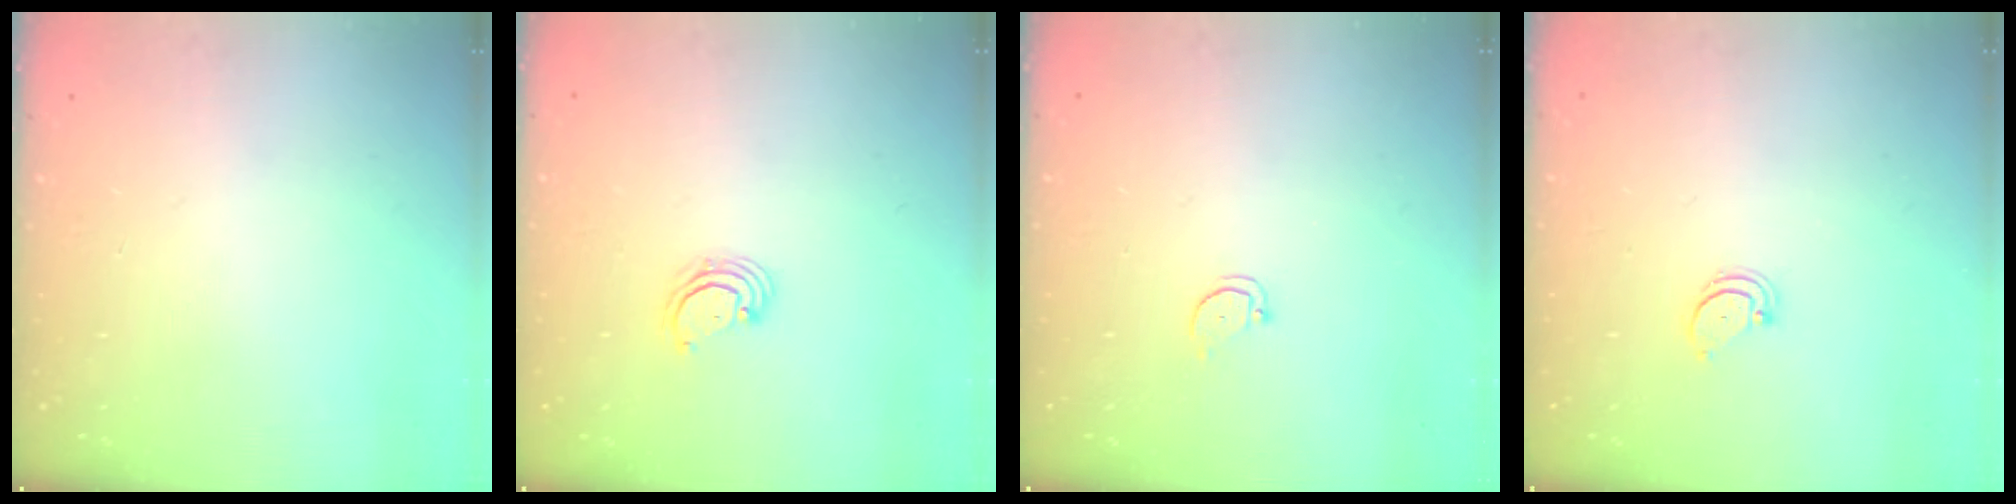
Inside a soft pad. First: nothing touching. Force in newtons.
{"total": 2.3, "press": 2.3, "slide": 0.1}
{"total": 2.0, "press": 2.0, "slide": 0.2}
{"total": 1.9, "press": 1.9, "slide": 0.2}